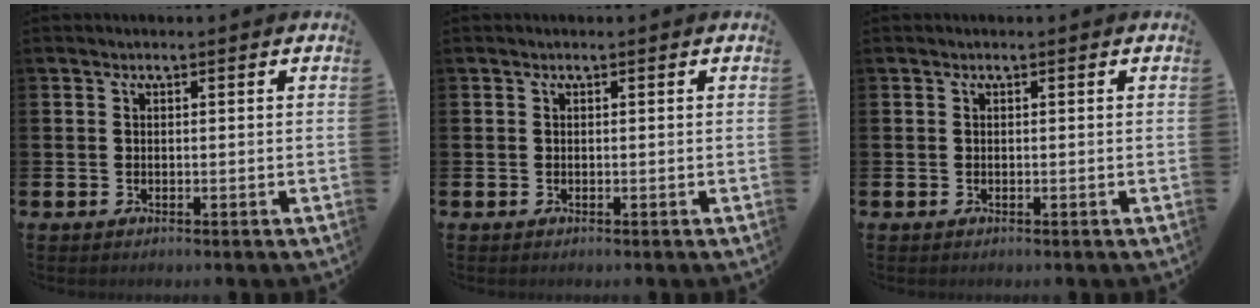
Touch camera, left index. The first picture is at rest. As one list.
[{"total": 0.0}, {"total": 0.0}]